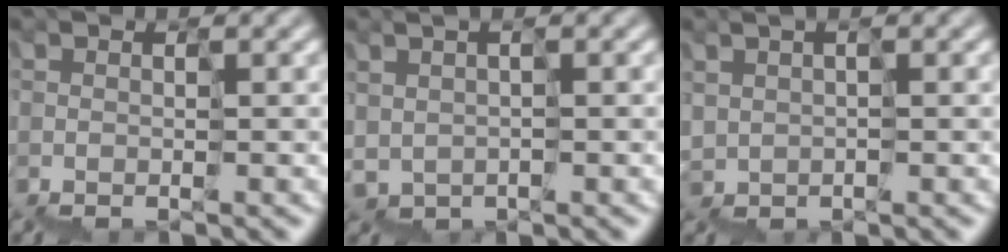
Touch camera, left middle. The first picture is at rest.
{"total": 3.6, "force": [2.1, -0.7, -2.8], "torque": [0.042, 0.025, 0.048]}
{"total": 2.9, "force": [1.8, -0.3, -2.3], "torque": [0.038, 0.016, 0.040]}